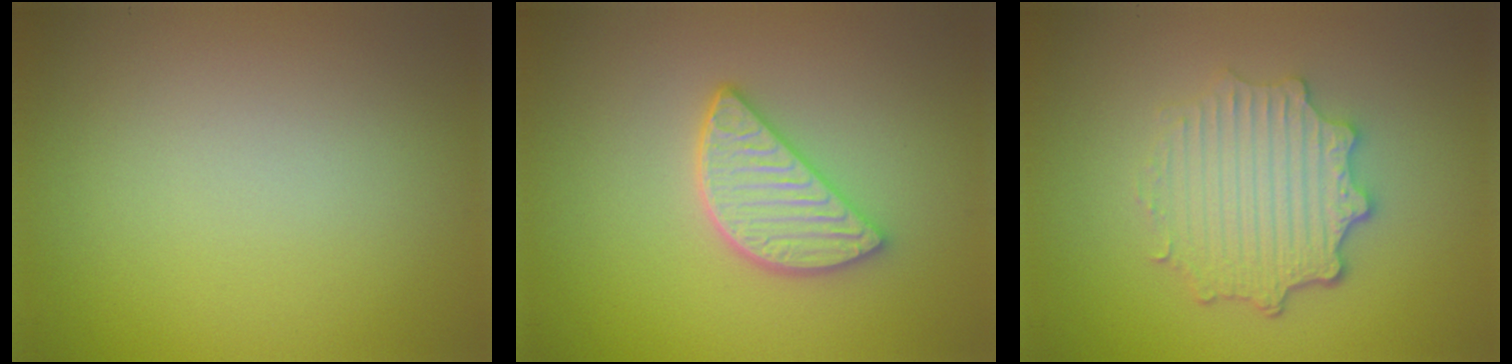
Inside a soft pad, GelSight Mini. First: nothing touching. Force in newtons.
{"total": 4.2, "press": 3.4, "slide": 2.5}
{"total": 4.8, "press": 3.8, "slide": 3.1}